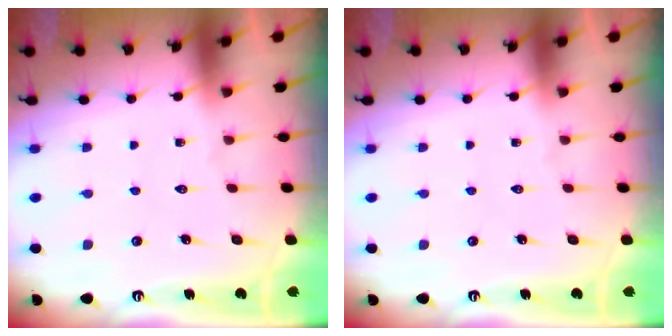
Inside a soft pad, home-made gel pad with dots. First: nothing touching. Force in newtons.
{"total": 0.0}